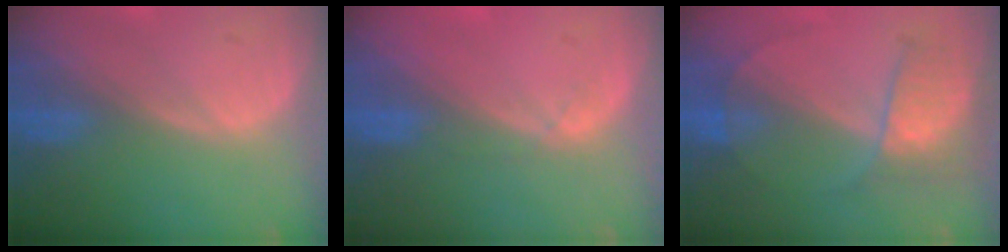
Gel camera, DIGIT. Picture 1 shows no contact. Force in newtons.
{"total": 1.4, "press": 1.3, "slide": 0.5}
{"total": 7.2, "press": 6.1, "slide": 3.9}